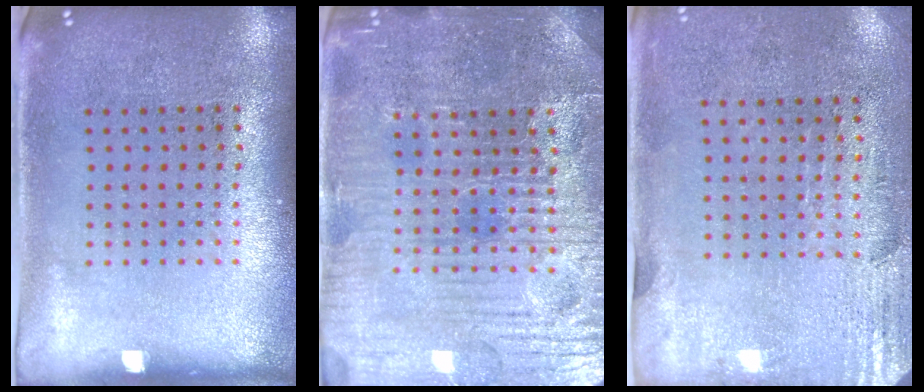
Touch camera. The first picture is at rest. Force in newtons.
{"total": 4.9, "press": 4.7, "slide": 1.3}
{"total": 2.9, "press": 2.4, "slide": 1.5}